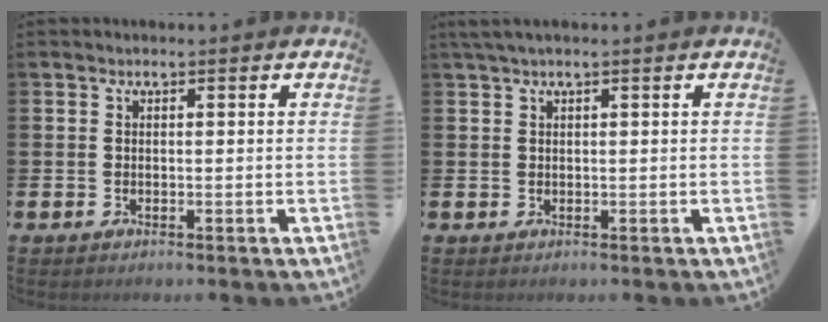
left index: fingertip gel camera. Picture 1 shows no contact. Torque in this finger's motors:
{"motor_torque": [-0.01, -0.13, 0.36, 0.11]}